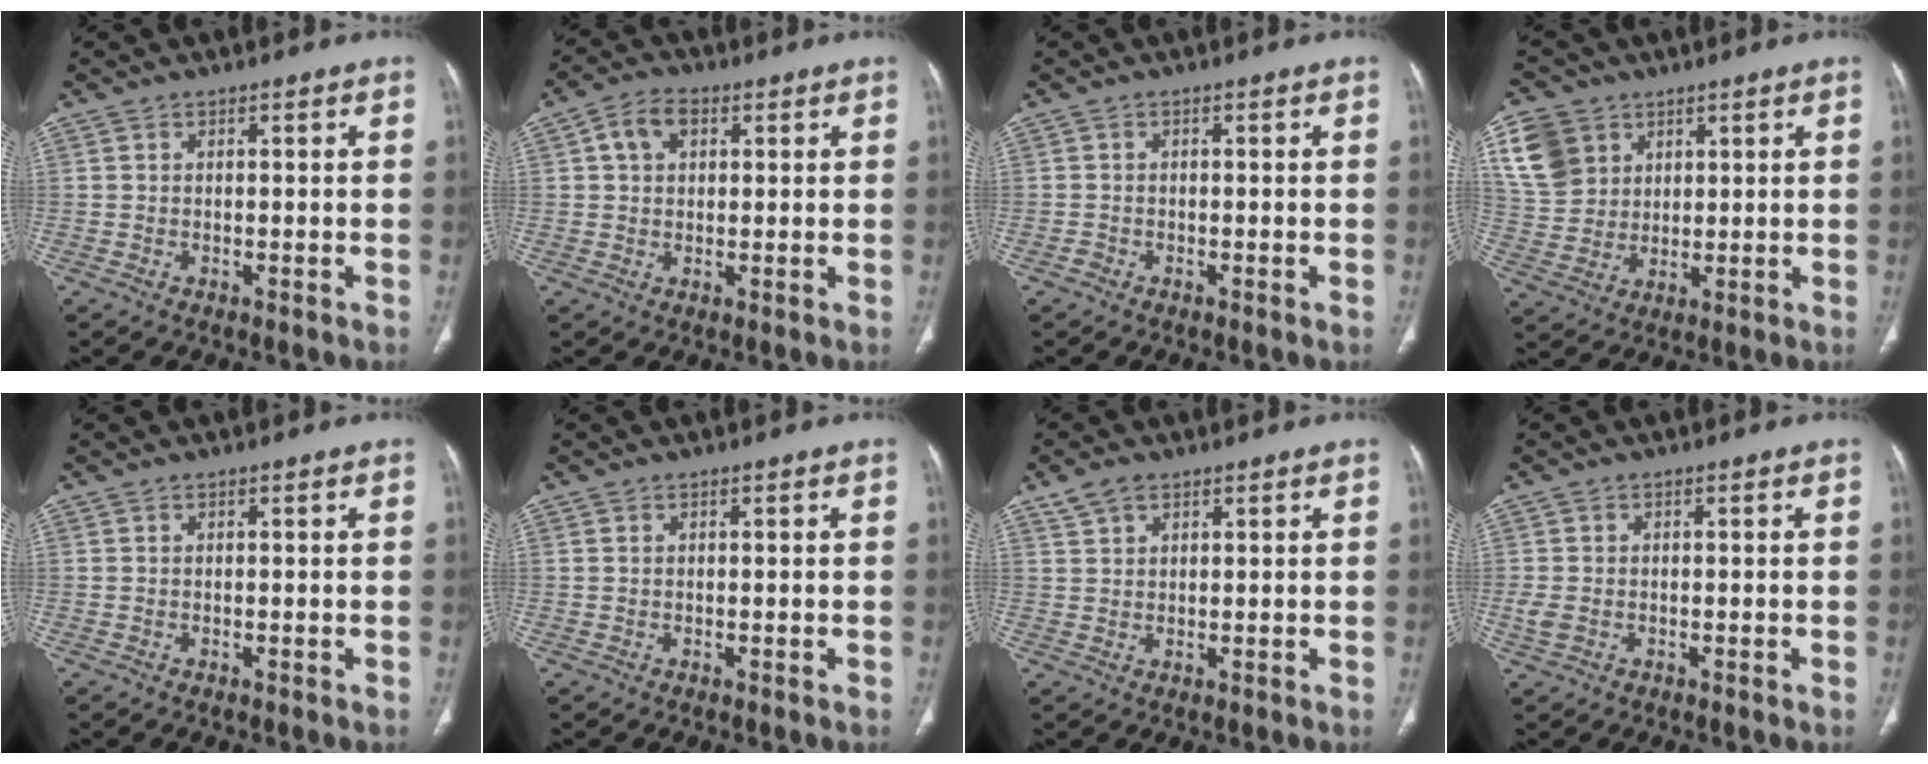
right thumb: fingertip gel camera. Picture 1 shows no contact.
{"total": 5.5, "force": [1.8, 3.8, 3.5], "torque": [-0.053, 0.008, 0.029]}
{"total": 0.8, "force": [-0.6, 0.4, 0.3], "torque": [-0.004, 0.001, -0.017]}
{"total": 10.8, "force": [4.7, 8.7, 4.3], "torque": [-0.070, -0.006, 0.102]}
{"total": 0.0}
{"total": 0.0}
{"total": 3.4, "force": [2.3, 1.9, 1.7], "torque": [-0.032, 0.002, 0.051]}
{"total": 2.4, "force": [-0.6, 1.7, 1.6], "torque": [-0.043, -0.001, -0.012]}